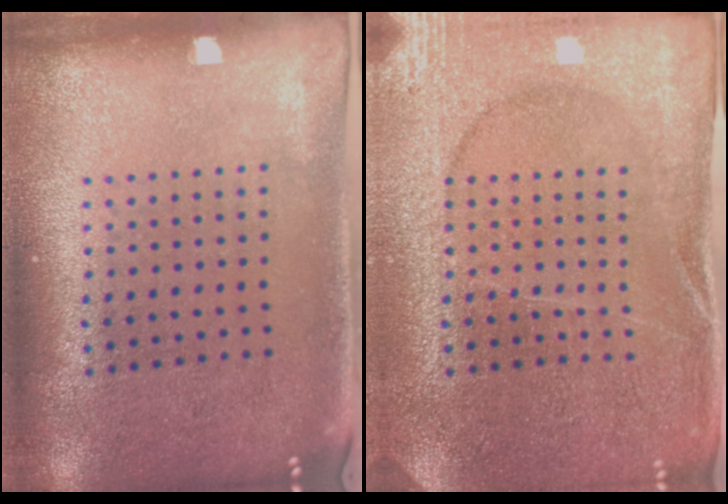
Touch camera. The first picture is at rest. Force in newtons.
{"total": 3.1, "press": 3.1, "slide": 0.6}